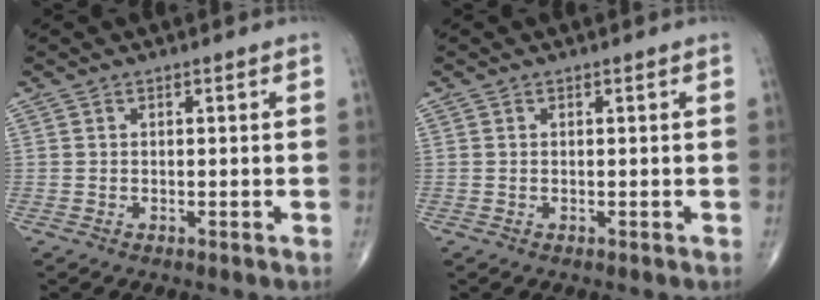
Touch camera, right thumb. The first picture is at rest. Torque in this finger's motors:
{"motor_torque": [1.24, 2.19, 0.04, -0.10, -0.02]}